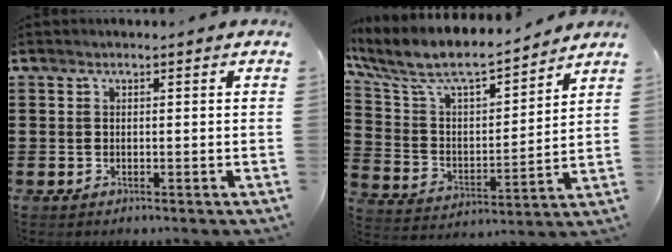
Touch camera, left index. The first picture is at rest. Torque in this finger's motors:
{"motor_torque": [1.99, -0.15, 0.57, 0.21]}